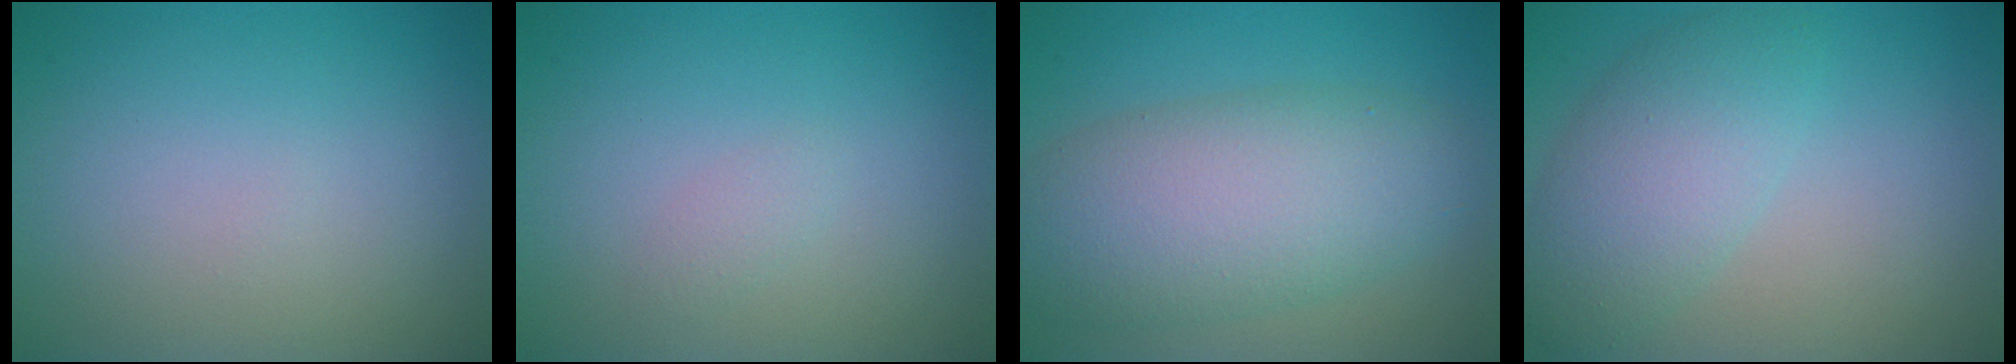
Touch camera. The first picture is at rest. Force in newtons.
{"total": 0.8, "press": 0.8, "slide": 0.0}
{"total": 8.1, "press": 8.1, "slide": 0.2}
{"total": 4.7, "press": 4.7, "slide": 0.1}